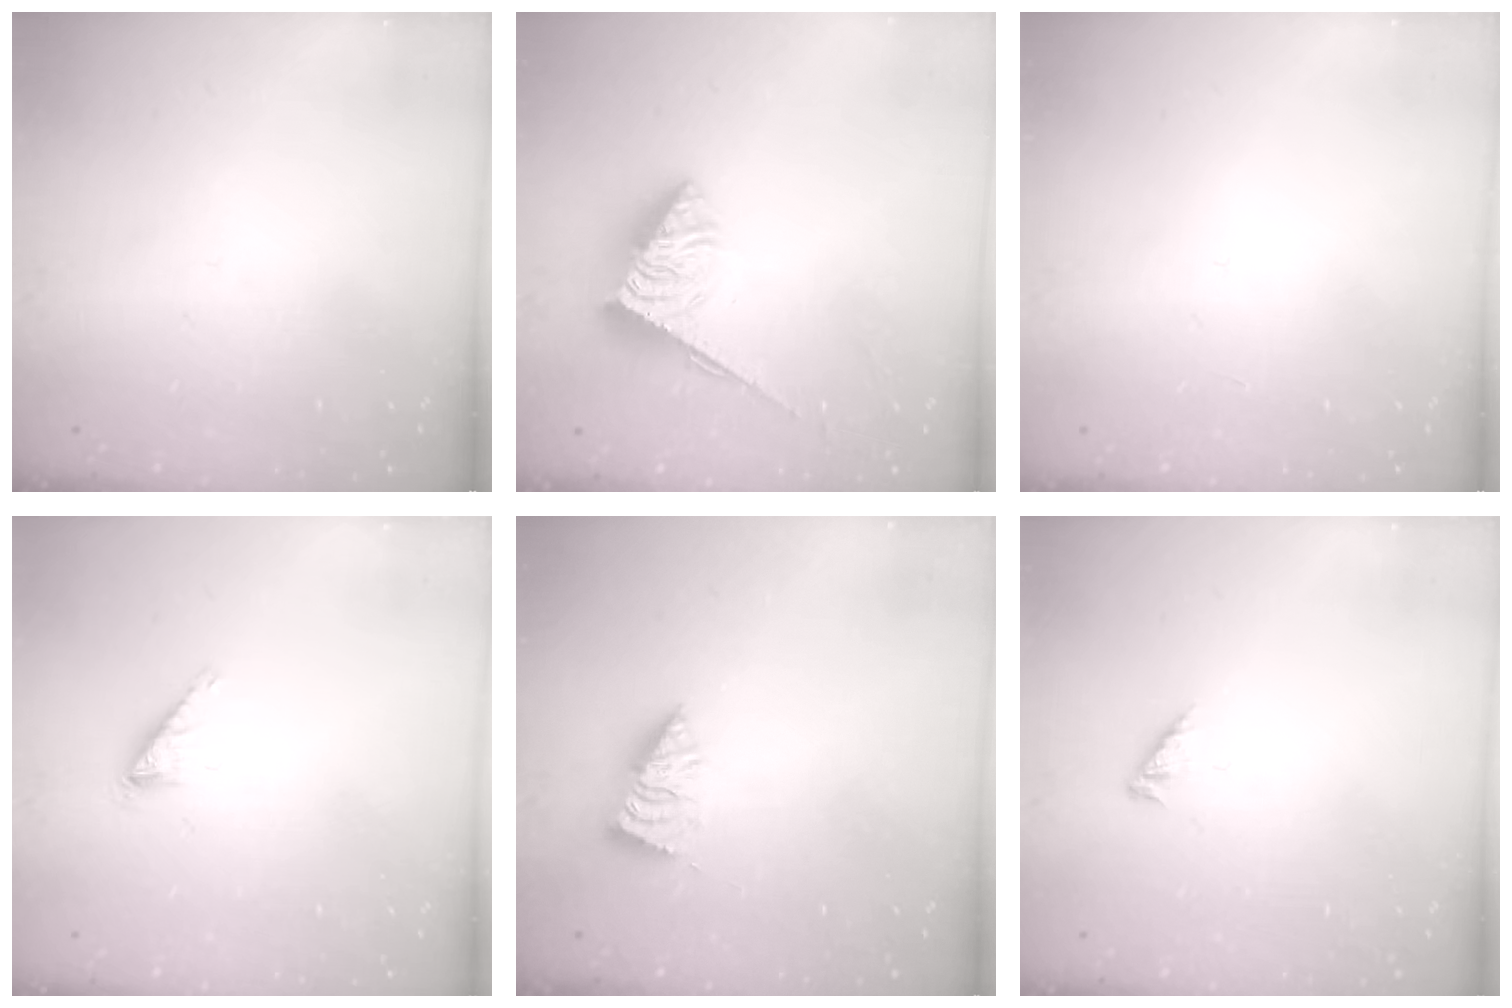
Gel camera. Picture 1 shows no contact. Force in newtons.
{"total": 3.9, "press": 3.9, "slide": 0.4}
{"total": 0.0}
{"total": 0.8, "press": 0.8, "slide": 0.1}
{"total": 0.9, "press": 0.9, "slide": 0.1}
{"total": 1.7, "press": 1.6, "slide": 0.4}